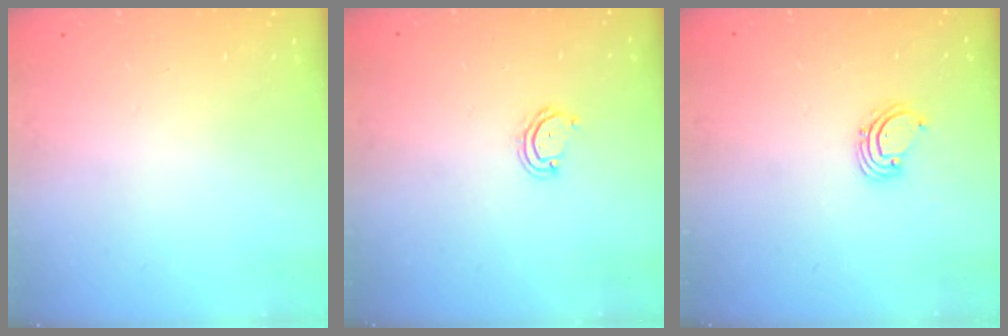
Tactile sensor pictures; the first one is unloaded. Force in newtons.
{"total": 3.9, "press": 3.9, "slide": 0.4}
{"total": 1.6, "press": 1.6, "slide": 0.1}